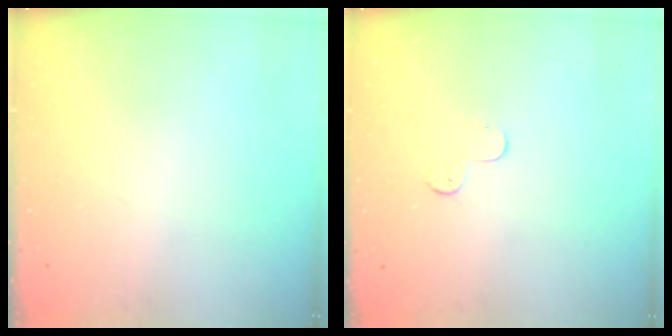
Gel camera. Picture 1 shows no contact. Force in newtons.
{"total": 3.9, "press": 3.9, "slide": 0.4}